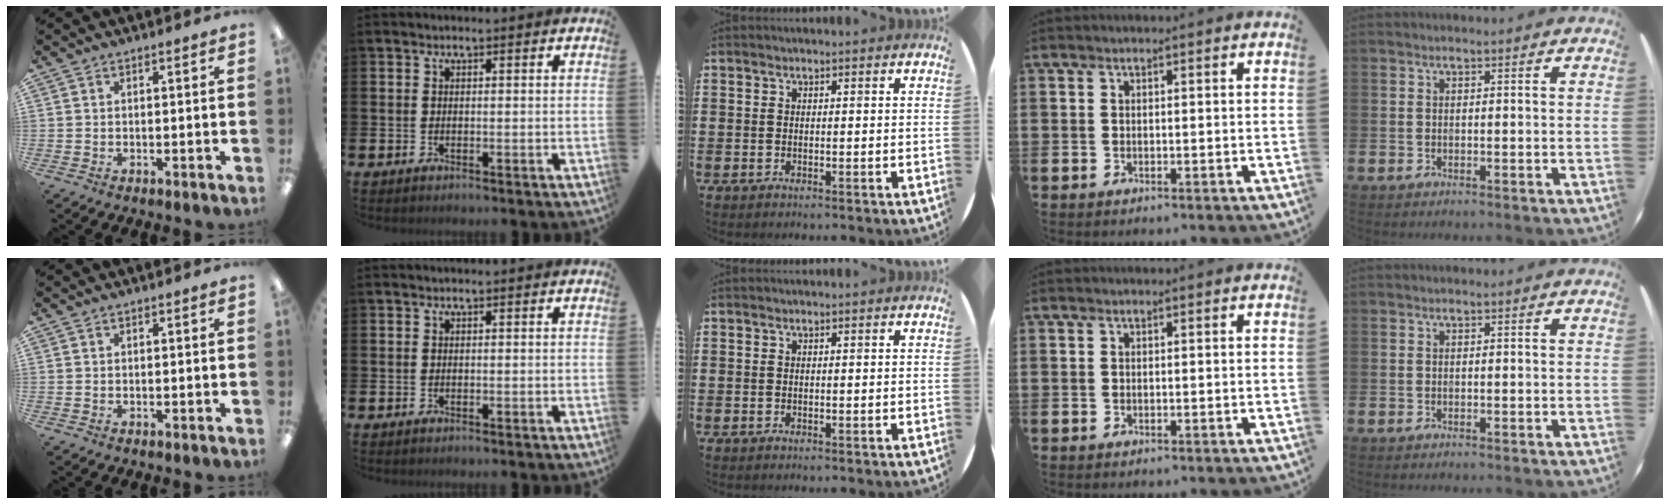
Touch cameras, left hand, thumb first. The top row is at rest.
{}